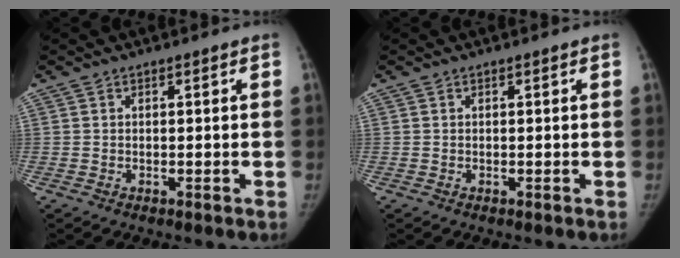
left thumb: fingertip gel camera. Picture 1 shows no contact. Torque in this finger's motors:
{"motor_torque": [-0.10, 0.20, 0.02, -0.36, 0.01]}